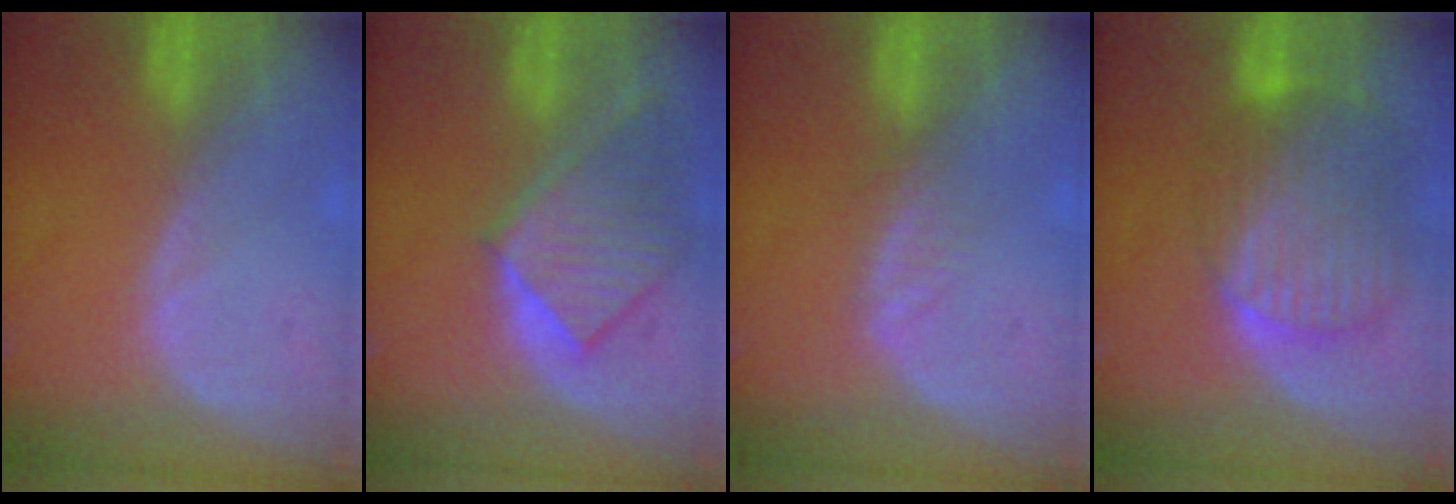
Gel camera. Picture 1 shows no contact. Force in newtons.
{"total": 8.8, "press": 7.9, "slide": 4.0}
{"total": 2.0, "press": 2.0, "slide": 0.2}
{"total": 10.4, "press": 8.8, "slide": 5.5}